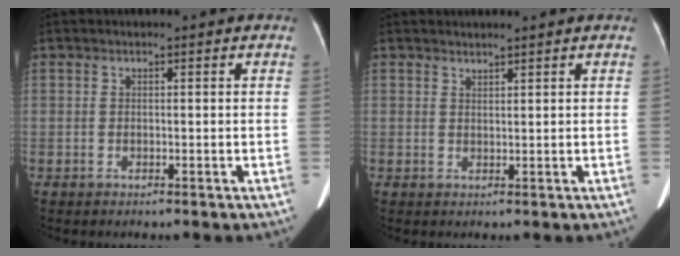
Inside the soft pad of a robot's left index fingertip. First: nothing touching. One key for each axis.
{"total": 1.2, "fx": 1.2, "fy": 0.2, "fz": 0.0, "tx": -0.004, "ty": 0.001, "tz": 0.022}